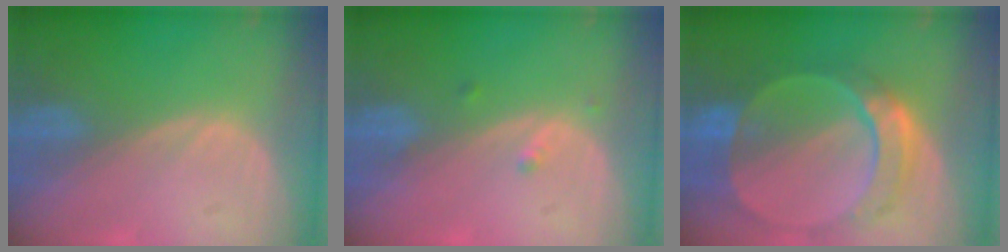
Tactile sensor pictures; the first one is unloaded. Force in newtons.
{"total": 1.3, "press": 1.1, "slide": 0.7}
{"total": 9.6, "press": 8.4, "slide": 4.7}